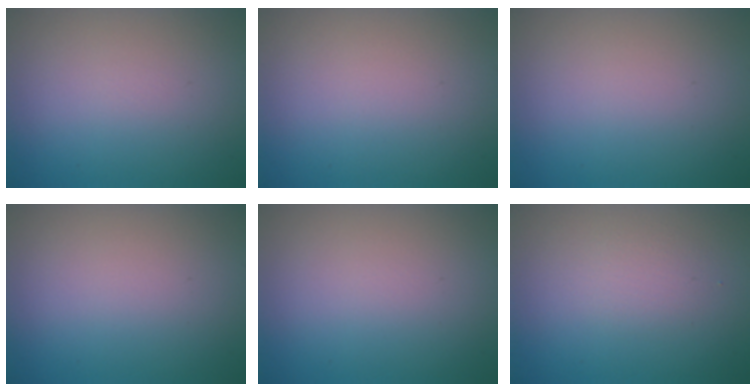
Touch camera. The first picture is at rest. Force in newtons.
{"total": 0.0}
{"total": 0.0}
{"total": 0.0}
{"total": 0.0}
{"total": 1.4, "press": 1.4, "slide": 0.1}